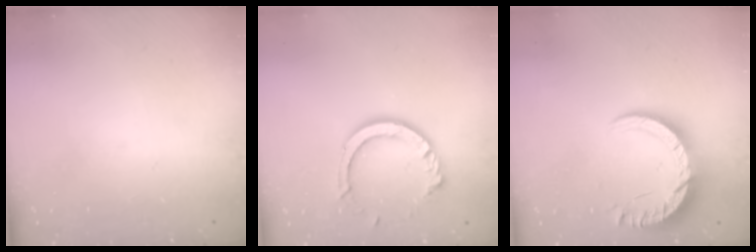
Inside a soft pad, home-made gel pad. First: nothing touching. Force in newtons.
{"total": 11.2, "press": 11.2, "slide": 1.0}
{"total": 11.9, "press": 11.8, "slide": 0.9}